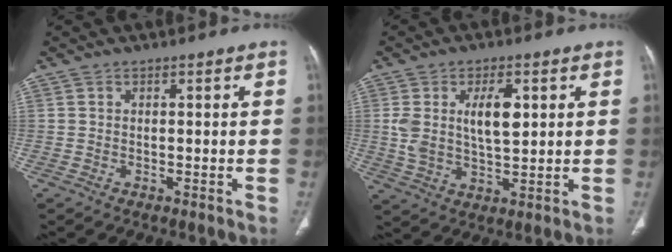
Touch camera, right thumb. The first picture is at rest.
{"total": 9.2, "force": [2.4, 4.3, 7.8], "torque": [-0.141, -0.007, 0.049]}